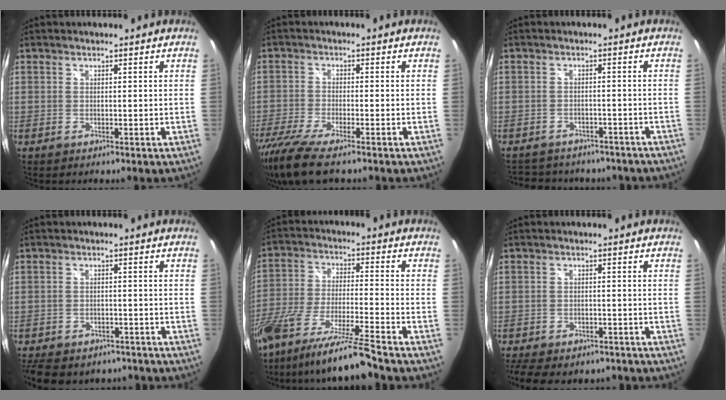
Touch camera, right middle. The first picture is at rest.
{"total": 12.1, "force": [-9.2, 2.2, 7.6], "torque": [-0.177, -0.050, -0.170]}
{"total": 13.9, "force": [-11.3, 6.3, 5.0], "torque": [-0.106, 0.001, -0.143]}
{"total": 12.4, "force": [-9.7, 6.0, 4.9], "torque": [-0.116, -0.012, -0.135]}
{"total": 17.0, "force": [-14.4, -1.2, 8.9], "torque": [-0.171, -0.043, -0.256]}
{"total": 12.5, "force": [-10.0, 5.2, 5.5], "torque": [-0.126, -0.023, -0.141]}